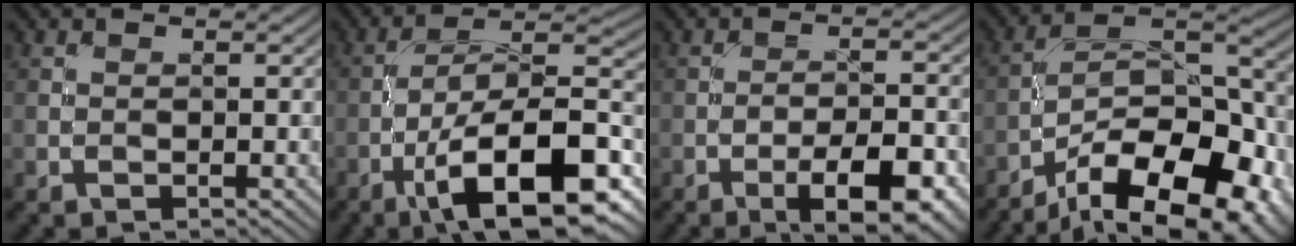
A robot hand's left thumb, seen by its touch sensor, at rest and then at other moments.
{"total": 16.7, "force": [-8.2, 6.0, 13.3], "torque": [-0.195, -0.004, -0.145]}
{"total": 8.3, "force": [-4.6, 2.5, 6.5], "torque": [-0.102, 0.004, -0.065]}
{"total": 18.7, "force": [-12.3, 8.1, 11.4], "torque": [-0.167, -0.022, -0.181]}